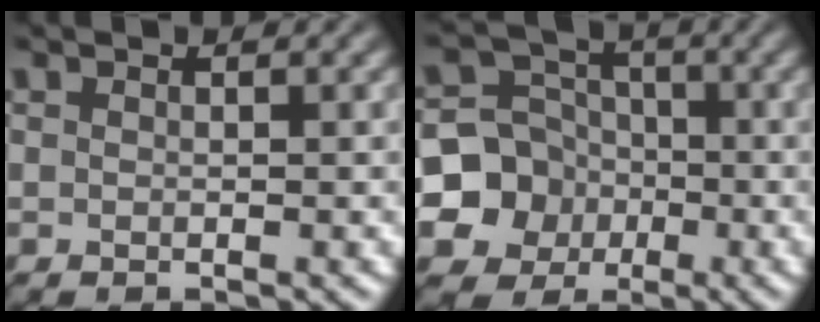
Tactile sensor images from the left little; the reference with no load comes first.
{"total": 8.0, "force": [-2.8, 7.2, 1.7], "torque": [-0.019, -0.012, -0.080]}